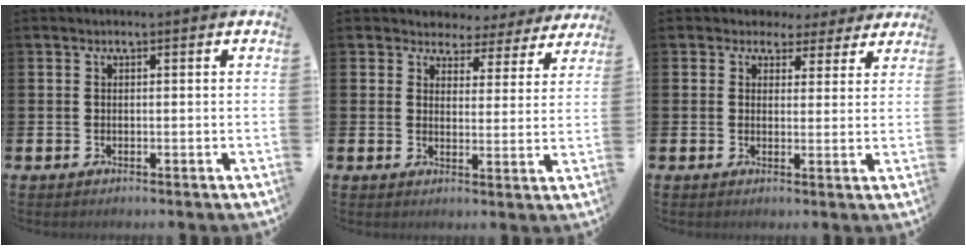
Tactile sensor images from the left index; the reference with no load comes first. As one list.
[{"total": 3.5, "force": [3.1, 1.7, -0.1], "torque": [-0.018, -0.024, 0.050]}, {"total": 3.2, "force": [2.4, 2.1, 0.2], "torque": [-0.012, -0.011, 0.039]}]